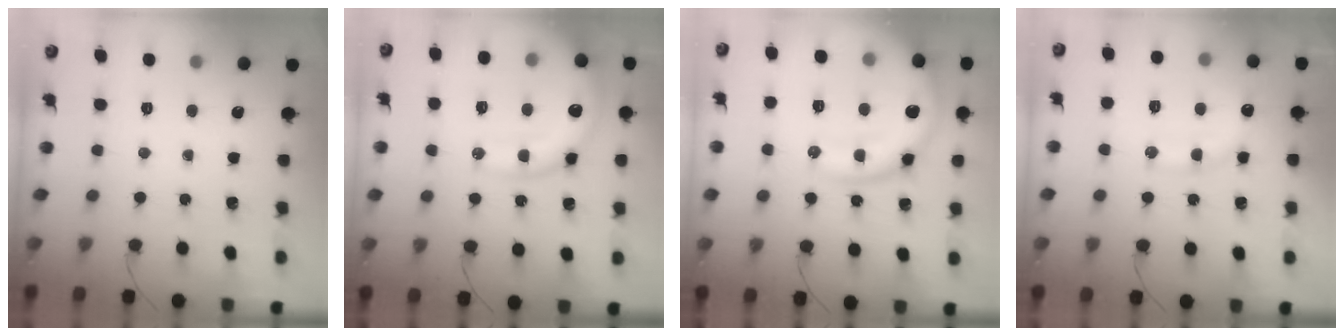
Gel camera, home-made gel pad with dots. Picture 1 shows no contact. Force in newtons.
{"total": 17.4, "press": 17.2, "slide": 2.8}
{"total": 17.7, "press": 17.6, "slide": 1.6}
{"total": 14.3, "press": 14.2, "slide": 1.1}